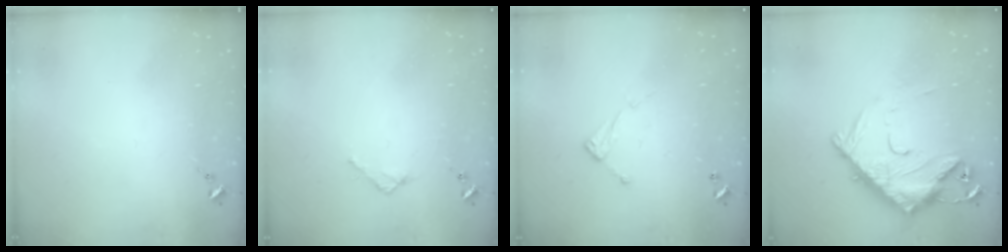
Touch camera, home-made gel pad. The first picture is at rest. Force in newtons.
{"total": 2.4, "press": 2.3, "slide": 0.3}
{"total": 7.1, "press": 7.1, "slide": 0.3}
{"total": 16.1, "press": 16.0, "slide": 1.6}